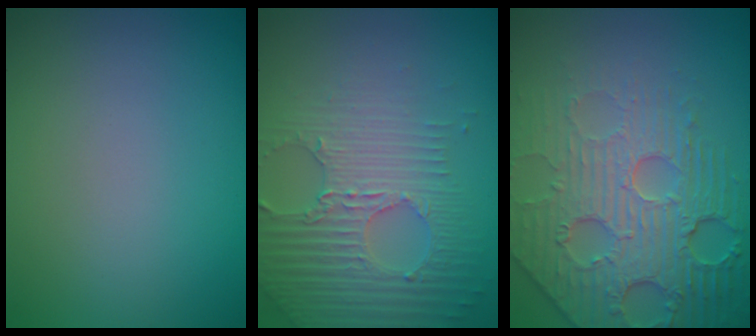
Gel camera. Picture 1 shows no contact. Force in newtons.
{"total": 4.5, "press": 4.1, "slide": 1.8}
{"total": 6.2, "press": 5.3, "slide": 3.4}